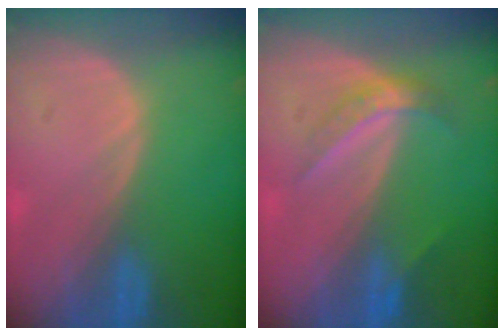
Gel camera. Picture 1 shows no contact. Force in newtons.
{"total": 4.5, "press": 4.0, "slide": 2.1}